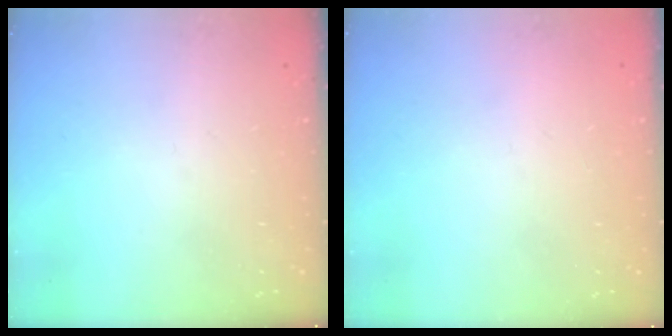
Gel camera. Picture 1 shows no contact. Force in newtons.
{"total": 2.1, "press": 2.1, "slide": 0.1}